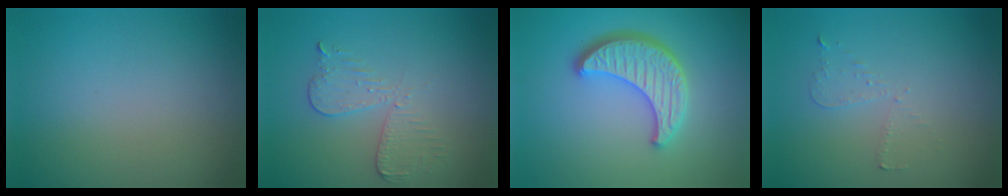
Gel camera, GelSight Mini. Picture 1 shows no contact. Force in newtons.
{"total": 3.0, "press": 2.7, "slide": 1.2}
{"total": 4.5, "press": 3.8, "slide": 2.4}
{"total": 0.9, "press": 0.8, "slide": 0.4}